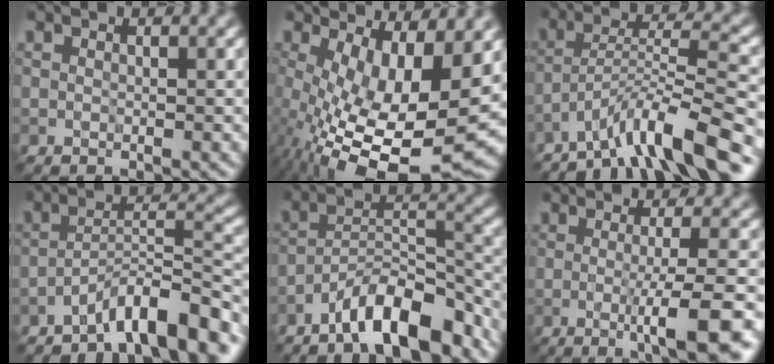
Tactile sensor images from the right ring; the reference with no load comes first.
{"total": 12.4, "force": [-0.9, 4.7, 11.4], "torque": [-0.198, -0.030, 0.000]}
{"total": 7.8, "force": [-6.0, 0.7, 5.0], "torque": [-0.077, 0.014, -0.109]}
{"total": 7.6, "force": [-5.6, 1.6, 4.9], "torque": [-0.070, 0.013, -0.095]}
{"total": 9.0, "force": [-6.5, 2.6, 5.6], "torque": [-0.079, 0.011, -0.116]}
{"total": 6.7, "force": [-1.5, 1.2, 6.4], "torque": [-0.086, -0.010, -0.028]}